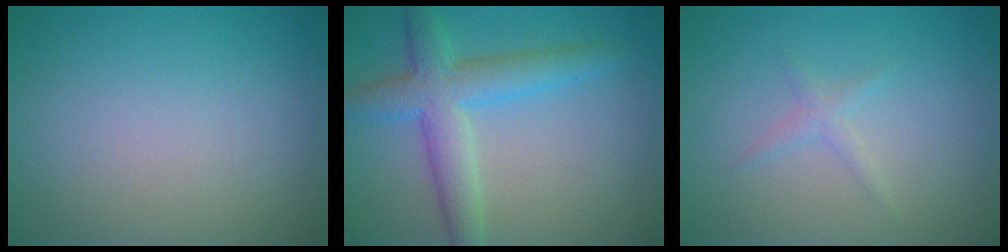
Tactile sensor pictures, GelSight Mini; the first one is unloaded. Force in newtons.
{"total": 6.7, "press": 6.7, "slide": 0.2}
{"total": 1.1, "press": 1.1, "slide": 0.0}